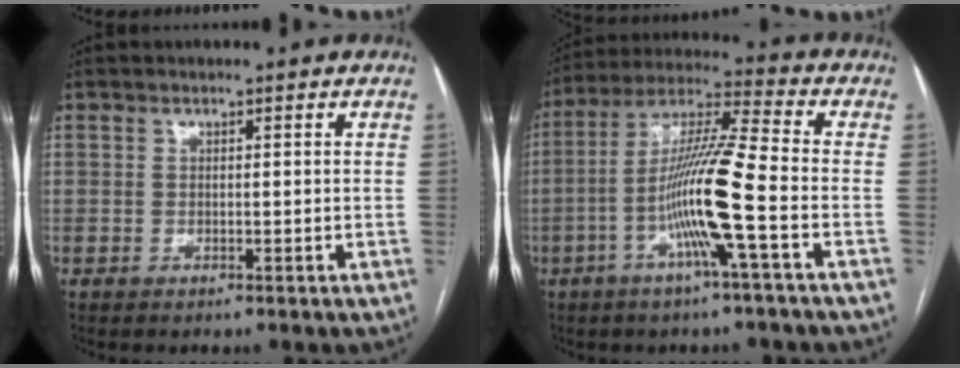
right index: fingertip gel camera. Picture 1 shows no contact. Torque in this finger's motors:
{"motor_torque": [2.14, 0.00, 1.06, 0.21]}